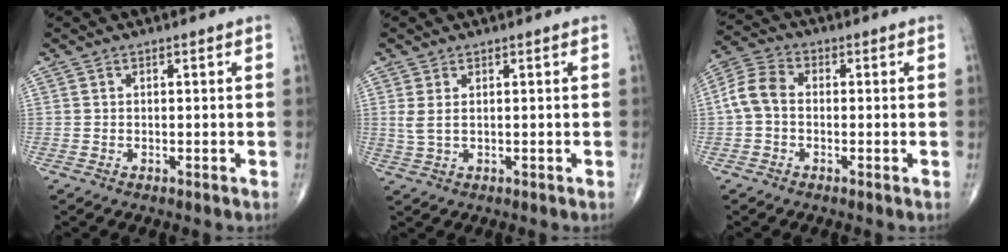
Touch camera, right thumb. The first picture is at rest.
{"total": 2.5, "force": [0.6, 0.9, 2.2], "torque": [-0.058, 0.002, 0.020]}
{"total": 6.1, "force": [-0.5, 4.2, 4.4], "torque": [-0.086, 0.019, -0.022]}